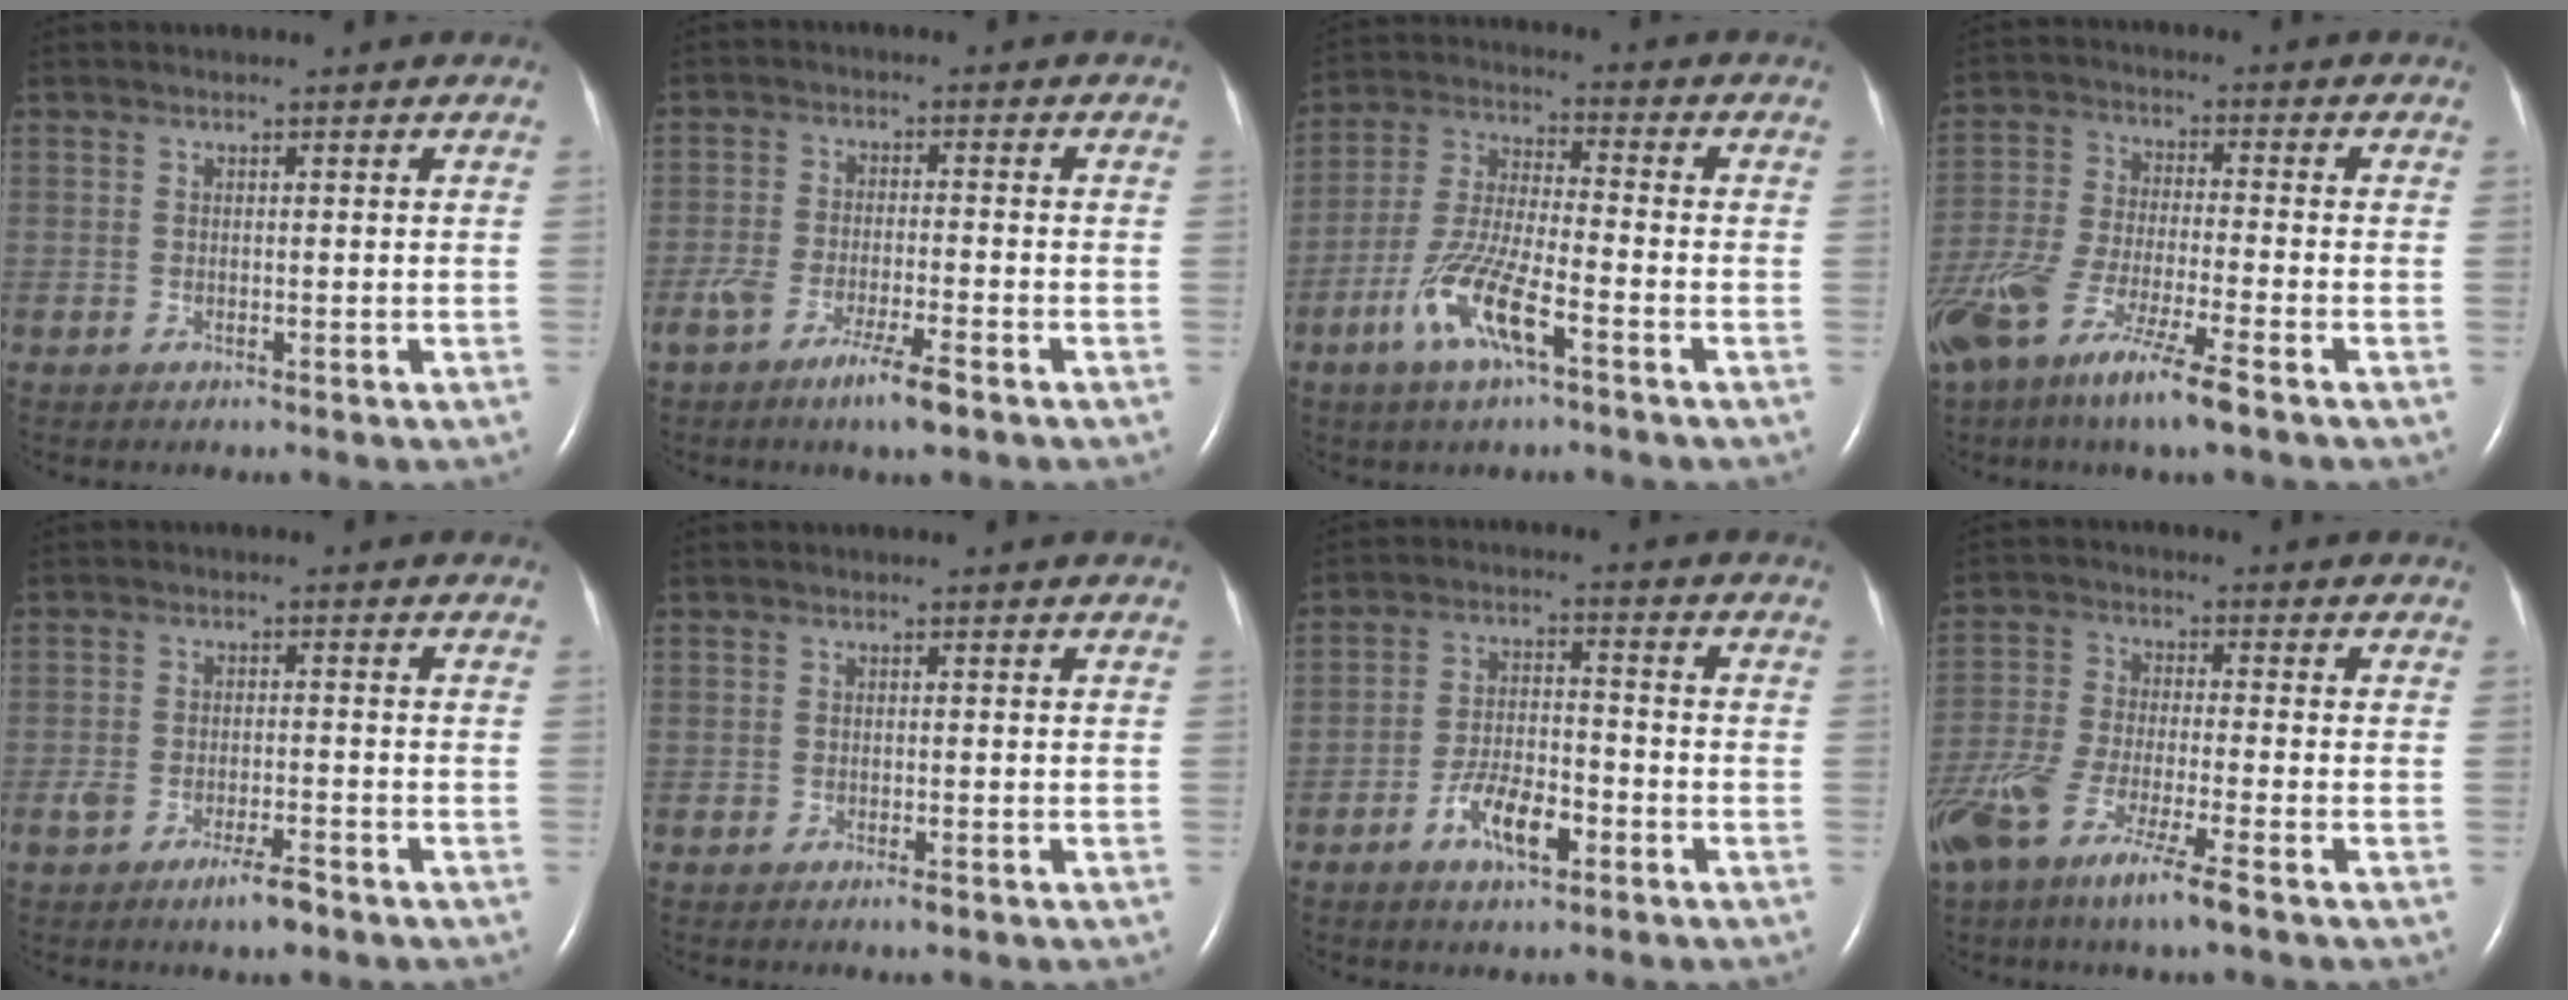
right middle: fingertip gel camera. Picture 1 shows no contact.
{"total": 6.4, "force": [-4.2, 0.6, 4.9], "torque": [-0.097, -0.011, -0.074]}
{"total": 10.7, "force": [-5.3, 2.0, 9.0], "torque": [-0.194, -0.006, -0.101]}
{"total": 14.3, "force": [-9.2, 1.4, 10.8], "torque": [-0.235, -0.048, -0.179]}
{"total": 4.5, "force": [-3.1, 1.0, 3.1], "torque": [-0.064, -0.003, -0.052]}
{"total": 1.1, "force": [-0.8, 0.3, 0.8], "torque": [-0.016, -0.002, -0.011]}
{"total": 7.3, "force": [-3.8, 2.6, 5.6], "torque": [-0.109, 0.005, -0.068]}
{"total": 12.3, "force": [-7.7, 1.2, 9.5], "torque": [-0.199, -0.036, -0.150]}